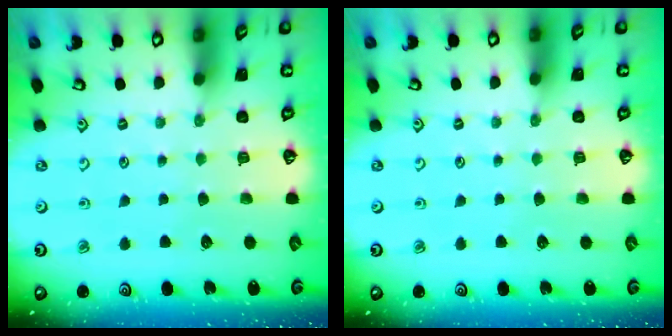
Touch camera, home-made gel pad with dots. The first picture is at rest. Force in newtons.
{"total": 0.0}